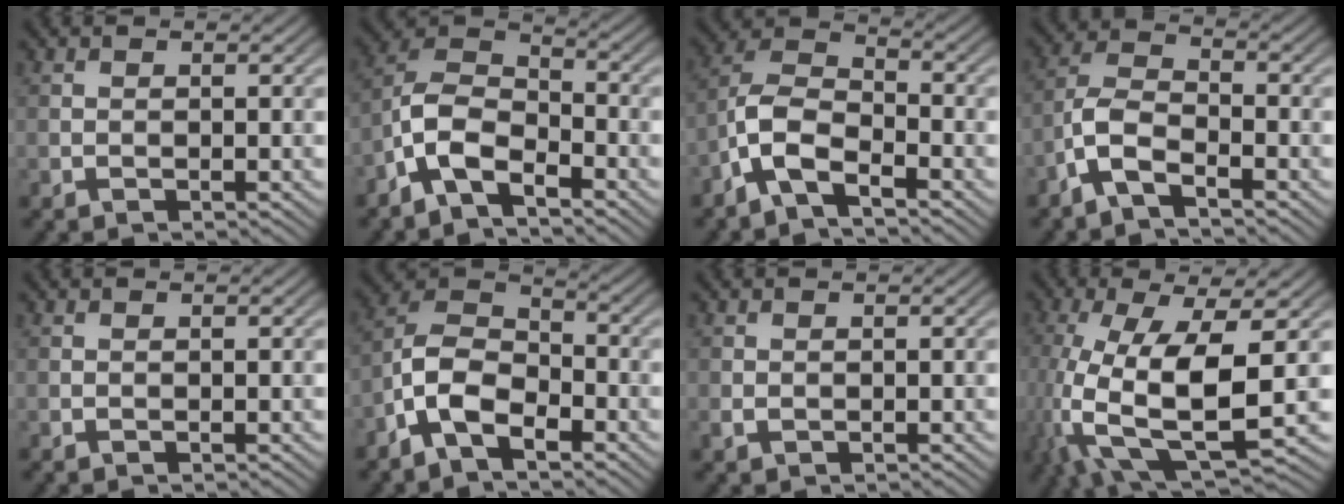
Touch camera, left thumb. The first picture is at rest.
{"total": 8.1, "force": [-4.9, 3.6, 5.3], "torque": [-0.104, 0.008, -0.113]}
{"total": 7.2, "force": [-4.5, 2.8, 4.9], "torque": [-0.097, 0.006, -0.106]}
{"total": 5.3, "force": [-3.5, 1.8, 3.6], "torque": [-0.079, 0.002, -0.089]}
{"total": 0.0}
{"total": 8.6, "force": [-4.7, 4.3, 5.8], "torque": [-0.116, 0.006, -0.107]}
{"total": 0.9, "force": [-0.3, 0.7, 0.5], "torque": [-0.015, -0.003, -0.004]}
{"total": 14.0, "force": [-1.5, 5.5, 12.8], "torque": [-0.279, -0.025, -0.017]}